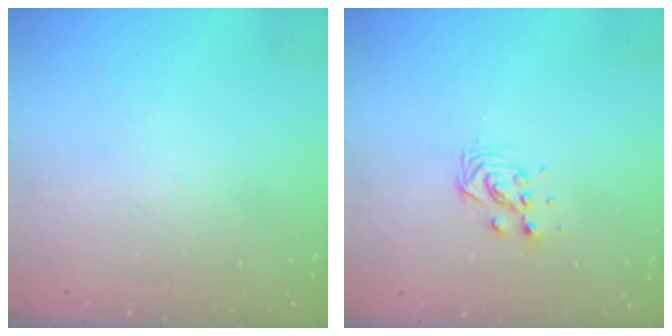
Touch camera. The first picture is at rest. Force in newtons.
{"total": 4.3, "press": 4.2, "slide": 0.3}